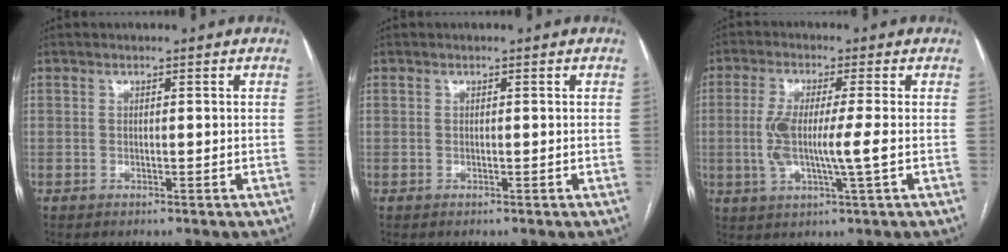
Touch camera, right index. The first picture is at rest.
{"total": 0.0}
{"total": 7.8, "force": [-0.6, 0.4, 7.8], "torque": [-0.159, -0.005, -0.014]}